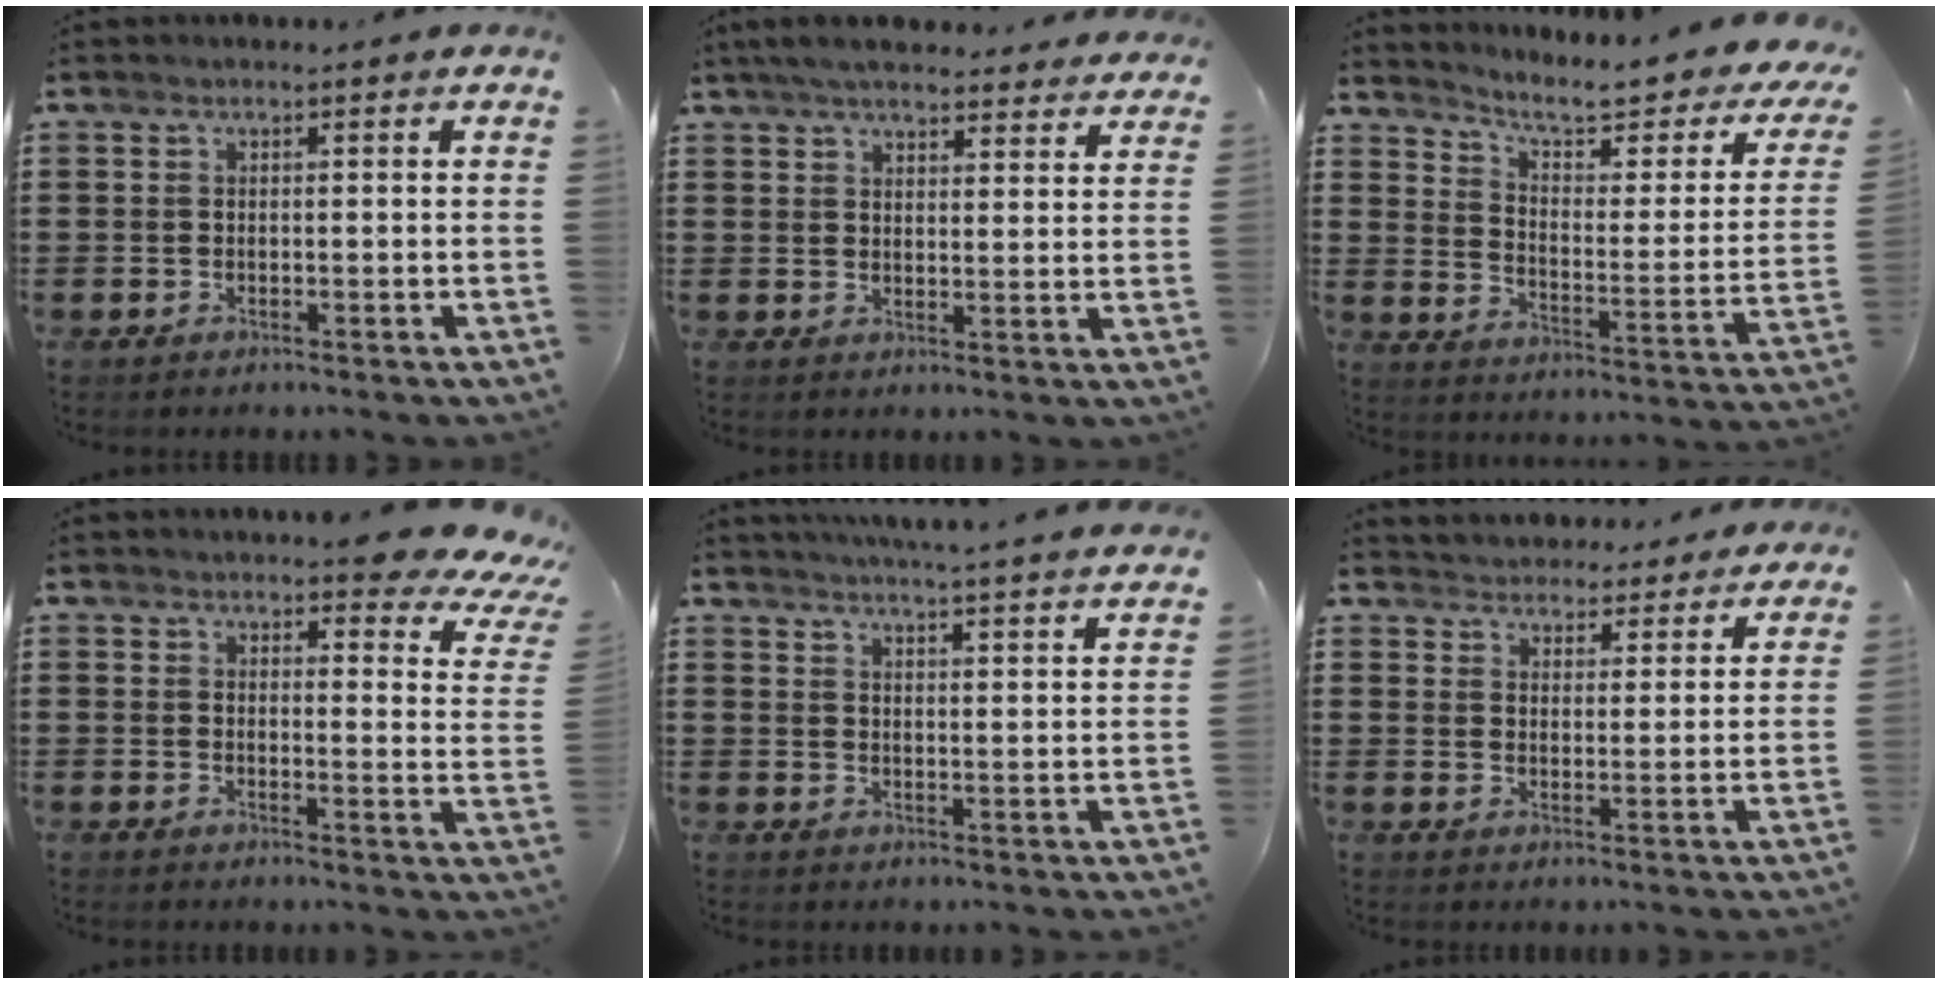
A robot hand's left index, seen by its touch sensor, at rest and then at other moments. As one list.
[{"total": 5.0, "force": [4.8, 0.6, 1.4], "torque": [-0.043, -0.013, 0.088]}, {"total": 5.7, "force": [4.3, 1.1, 3.6], "torque": [-0.077, -0.036, 0.063]}, {"total": 5.7, "force": [4.8, 1.0, 2.9], "torque": [-0.050, -0.025, 0.082]}, {"total": 4.5, "force": [4.3, -0.8, 0.7], "torque": [-0.031, -0.029, 0.074]}, {"total": 4.0, "force": [3.9, 0.5, -0.5], "torque": [-0.010, -0.022, 0.069]}]